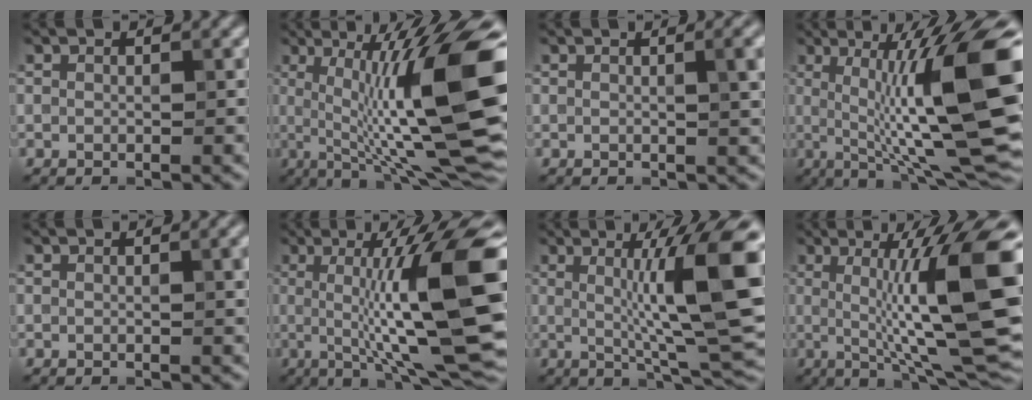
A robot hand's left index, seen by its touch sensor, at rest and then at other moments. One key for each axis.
{"total": 15.1, "fx": -0.2, "fy": 3.0, "fz": 14.8, "tx": -0.198, "ty": 0.021, "tz": -0.005}
{"total": 3.4, "fx": 0.6, "fy": 1.0, "fz": 3.2, "tx": -0.032, "ty": 0.010, "tz": 0.003}
{"total": 15.4, "fx": 0.2, "fy": 3.3, "fz": 15.1, "tx": -0.200, "ty": 0.019, "tz": -0.002}
{"total": 2.1, "fx": 0.5, "fy": 0.6, "fz": 2.0, "tx": -0.019, "ty": 0.005, "tz": 0.004}
{"total": 13.7, "fx": 0.1, "fy": 2.7, "fz": 13.5, "tx": -0.184, "ty": 0.012, "tz": -0.004}
{"total": 11.1, "fx": 1.2, "fy": 1.7, "fz": 10.9, "tx": -0.141, "ty": 0.003, "tz": 0.024}
{"total": 14.0, "fx": 0.4, "fy": 2.8, "fz": 13.7, "tx": -0.177, "ty": 0.015, "tz": 0.003}